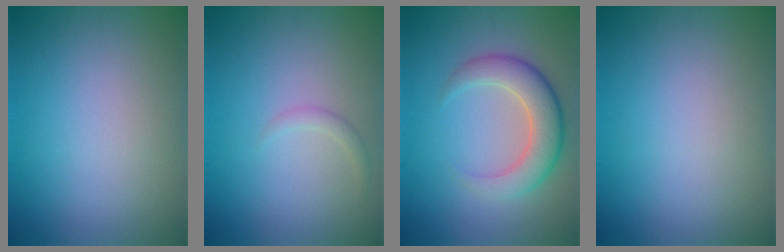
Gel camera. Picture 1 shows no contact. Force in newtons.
{"total": 1.0, "press": 1.0, "slide": 0.0}
{"total": 5.1, "press": 5.1, "slide": 0.2}
{"total": 0.0}